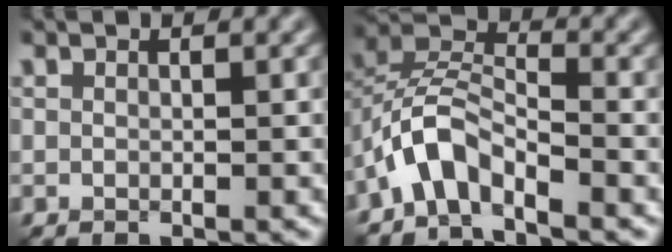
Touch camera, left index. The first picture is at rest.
{"total": 4.3, "force": [-3.2, 1.6, 2.5], "torque": [-0.045, 0.018, -0.071]}